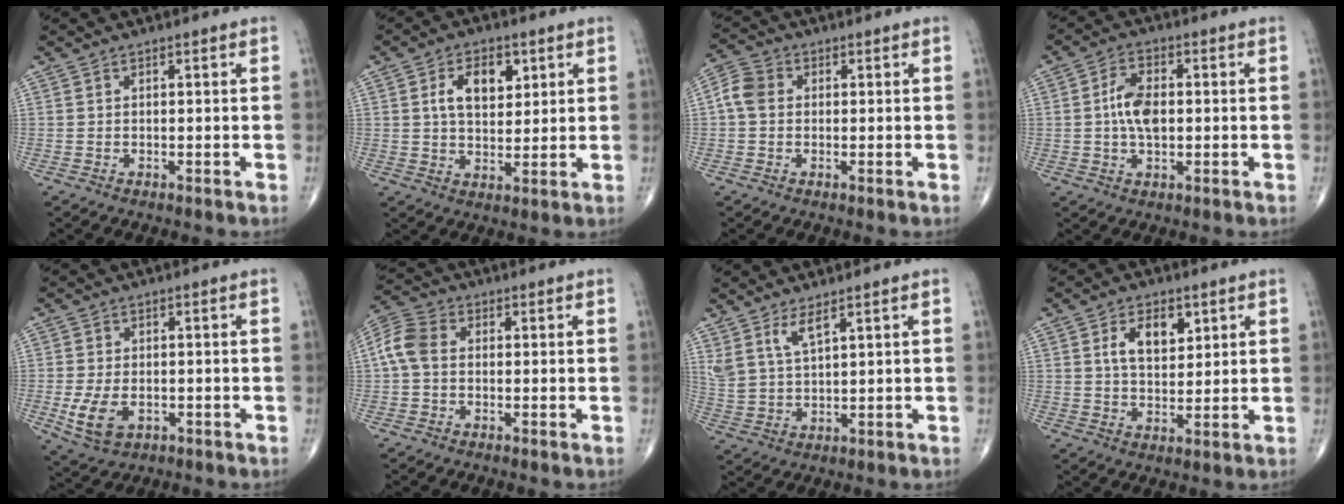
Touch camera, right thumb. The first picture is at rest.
{"total": 8.3, "force": [2.8, 5.0, 6.0], "torque": [-0.077, -0.010, 0.048]}
{"total": 4.8, "force": [0.3, 3.8, 2.8], "torque": [-0.057, 0.015, -0.003]}
{"total": 7.0, "force": [0.2, 3.9, 5.8], "torque": [-0.105, 0.010, -0.001]}
{"total": 6.9, "force": [-1.9, 4.3, 5.1], "torque": [-0.098, -0.002, -0.025]}
{"total": 6.3, "force": [0.0, 4.5, 4.4], "torque": [-0.096, 0.019, -0.009]}
{"total": 5.5, "force": [3.6, 1.7, 3.9], "torque": [-0.082, -0.022, 0.080]}
{"total": 7.5, "force": [2.9, 4.3, 5.4], "torque": [-0.073, -0.015, 0.052]}